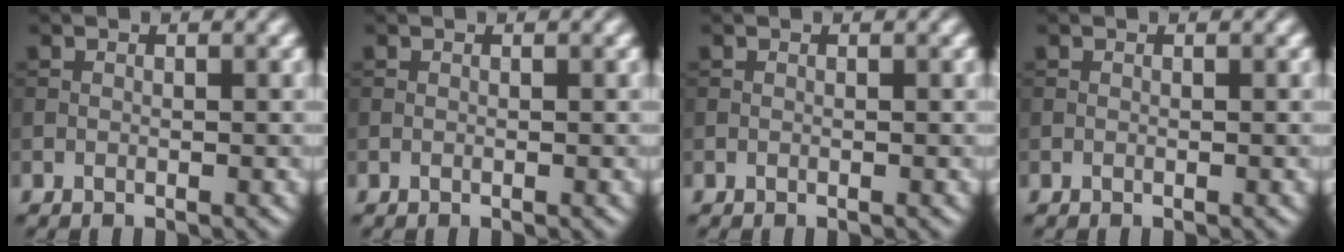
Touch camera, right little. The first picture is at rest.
{"total": 0.0}
{"total": 0.0}
{"total": 0.0}